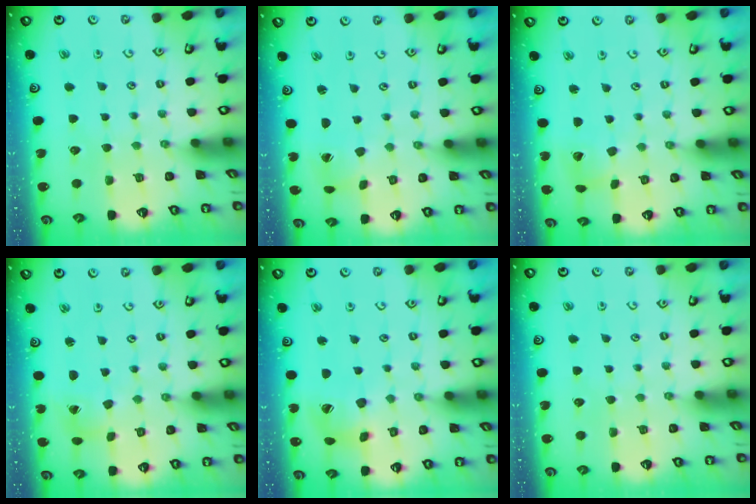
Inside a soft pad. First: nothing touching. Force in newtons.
{"total": 2.2, "press": 2.2, "slide": 0.1}
{"total": 5.5, "press": 5.5, "slide": 0.7}
{"total": 1.7, "press": 1.6, "slide": 0.2}
{"total": 9.9, "press": 9.9, "slide": 1.3}
{"total": 0.0}